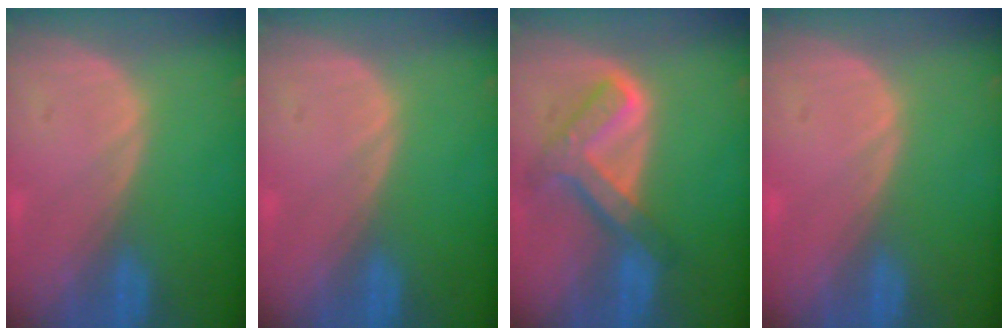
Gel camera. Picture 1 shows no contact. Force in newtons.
{"total": 0.0}
{"total": 7.7, "press": 6.5, "slide": 4.2}
{"total": 0.5, "press": 0.1, "slide": 0.5}